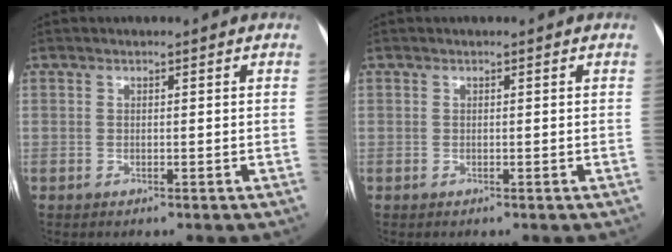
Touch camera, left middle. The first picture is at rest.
{"total": 0.0}